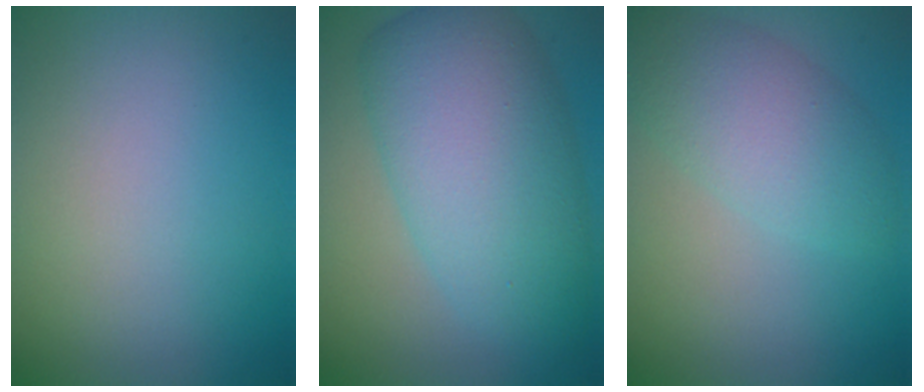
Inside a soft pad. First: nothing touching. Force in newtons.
{"total": 9.5, "press": 9.5, "slide": 0.3}
{"total": 4.7, "press": 4.7, "slide": 0.2}